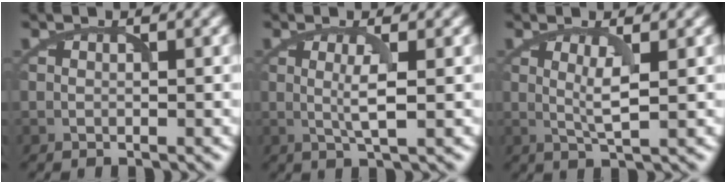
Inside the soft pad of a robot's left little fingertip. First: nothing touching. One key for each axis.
{"total": 2.2, "fx": 0.0, "fy": 0.3, "fz": 2.2, "tx": -0.040, "ty": -0.001, "tz": 0.003}
{"total": 2.3, "fx": 0.2, "fy": 0.4, "fz": 2.2, "tx": -0.043, "ty": -0.003, "tz": 0.009}